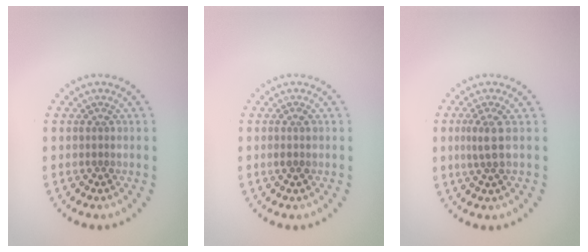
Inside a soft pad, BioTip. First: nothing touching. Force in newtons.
{"total": 0.8, "press": 0.8, "slide": 0.3}
{"total": 1.9, "press": 1.6, "slide": 1.1}